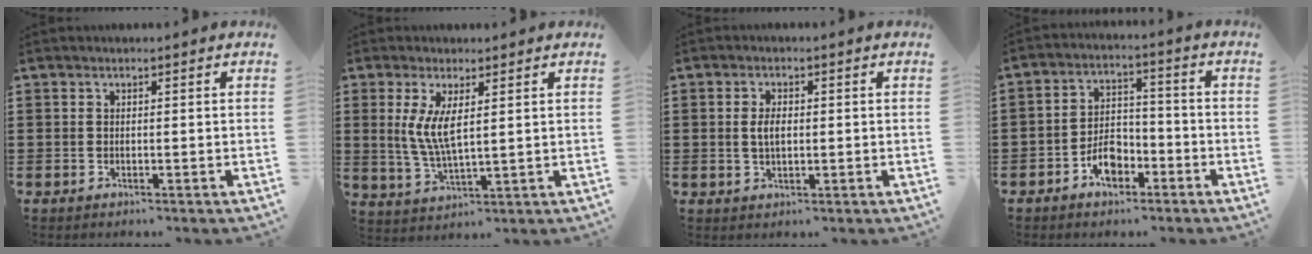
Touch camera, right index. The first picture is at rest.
{"total": 5.8, "force": [1.5, 1.8, 5.3], "torque": [-0.117, -0.002, 0.024]}
{"total": 2.9, "force": [0.1, 1.5, 2.5], "torque": [-0.059, 0.004, -0.002]}
{"total": 5.7, "force": [-3.2, 3.5, 3.2], "torque": [-0.052, 0.007, -0.060]}